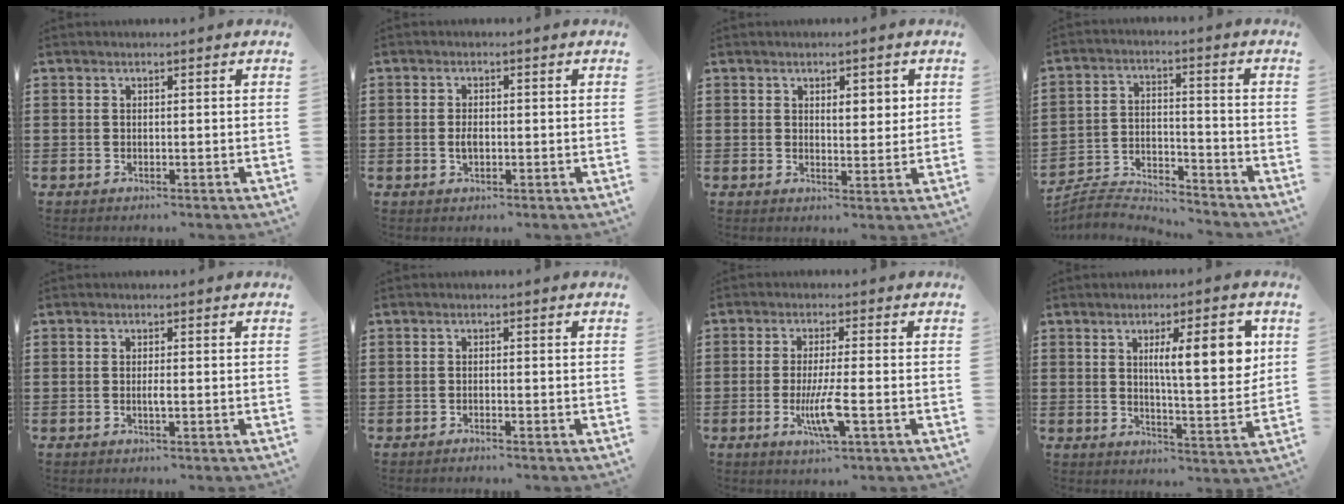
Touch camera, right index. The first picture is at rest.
{"total": 1.8, "force": [-0.3, 0.8, 1.6], "torque": [-0.031, -0.001, -0.006]}
{"total": 3.1, "force": [1.4, 1.5, 2.3], "torque": [-0.032, 0.001, 0.020]}
{"total": 4.6, "force": [-4.6, 0.5, 0.2], "torque": [-0.015, 0.000, -0.097]}
{"total": 1.3, "force": [-0.4, -0.1, 1.2], "torque": [-0.024, -0.007, -0.007]}
{"total": 0.8, "force": [-0.7, -0.1, 0.2], "torque": [-0.005, -0.002, -0.014]}
{"total": 6.3, "force": [-1.9, 0.8, 6.0], "torque": [-0.120, -0.018, -0.037]}
{"total": 9.9, "force": [3.1, 2.4, 9.1], "torque": [-0.144, -0.006, 0.044]}